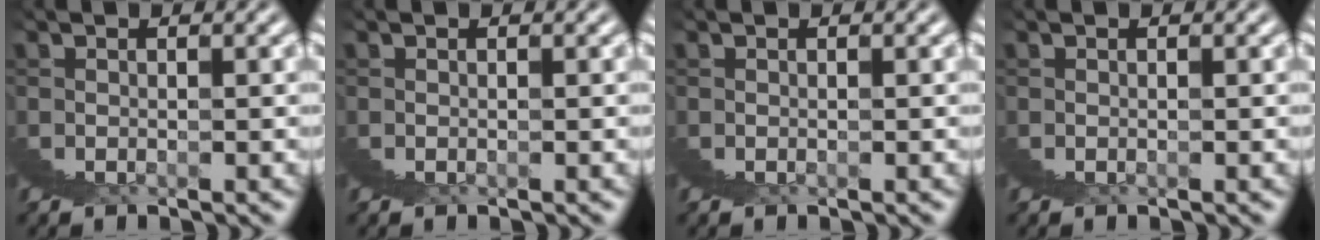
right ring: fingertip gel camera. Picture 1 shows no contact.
{"total": 0.0}
{"total": 0.0}
{"total": 0.0}